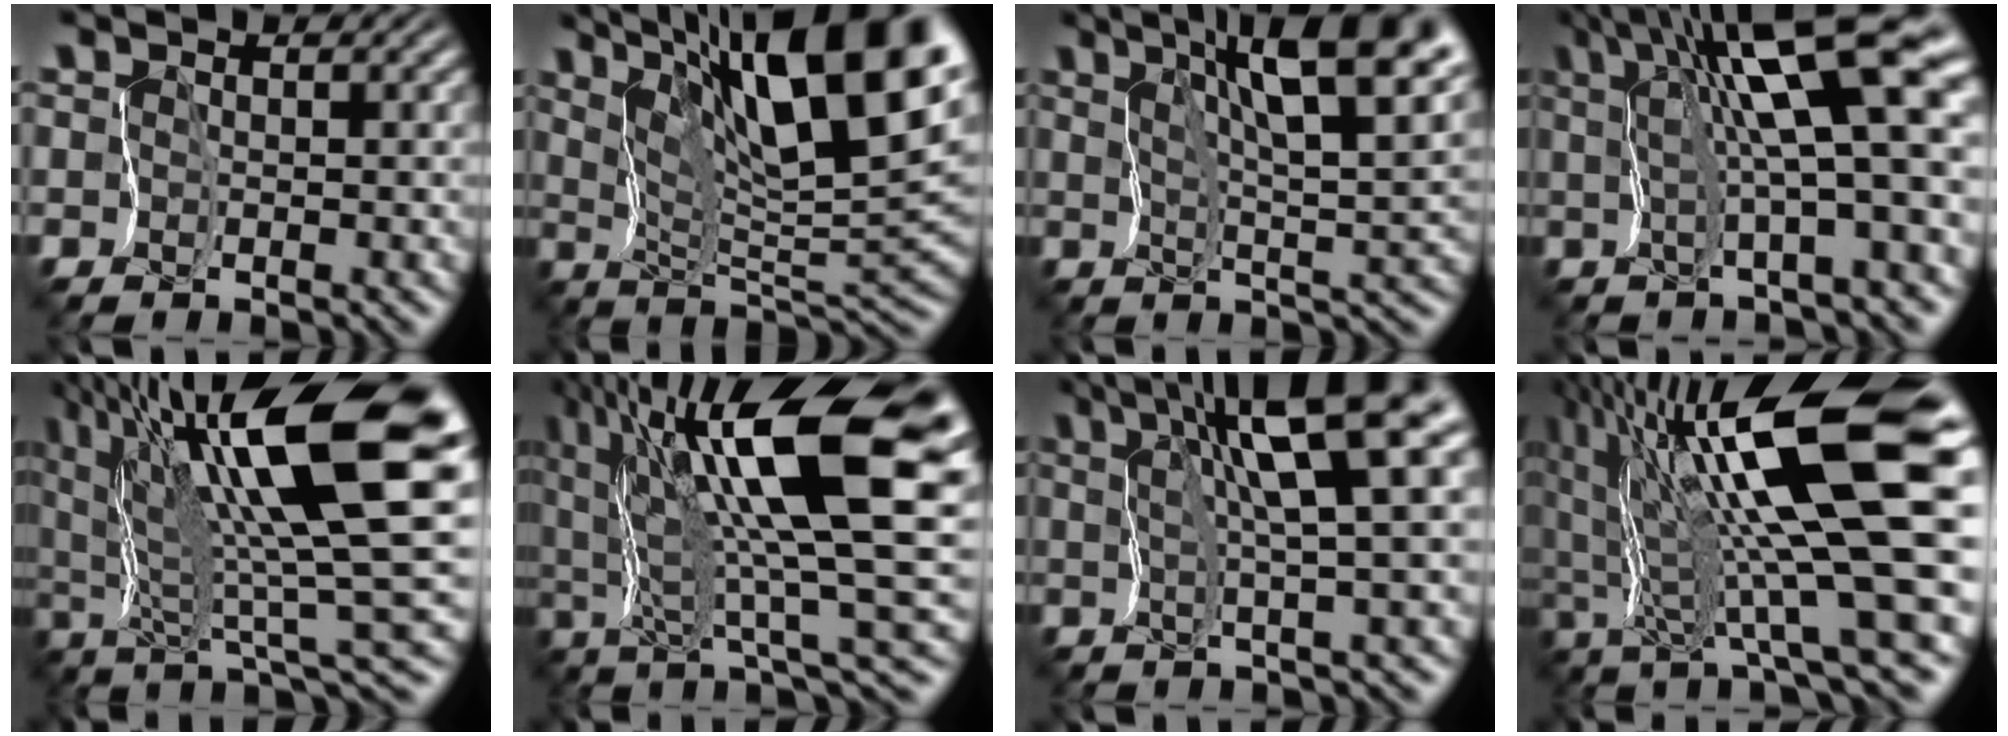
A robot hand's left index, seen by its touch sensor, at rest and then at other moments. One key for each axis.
{"total": 15.6, "fx": 9.0, "fy": 3.6, "fz": 12.3, "tx": -0.170, "ty": 0.015, "tz": 0.137}
{"total": 11.2, "fx": 5.8, "fy": 2.1, "fz": 9.4, "tx": -0.142, "ty": 0.016, "tz": 0.081}
{"total": 12.3, "fx": 4.2, "fy": 1.7, "fz": 11.4, "tx": -0.181, "ty": 0.014, "tz": 0.068}
{"total": 15.7, "fx": 6.7, "fy": 2.4, "fz": 14.0, "tx": -0.249, "ty": 0.014, "tz": 0.117}
{"total": 16.1, "fx": 6.3, "fy": 3.0, "fz": 14.6, "tx": -0.260, "ty": 0.009, "tz": 0.107}
{"total": 9.0, "fx": 3.8, "fy": 0.3, "fz": 8.1, "tx": -0.126, "ty": 0.021, "tz": 0.064}
{"total": 15.7, "fx": 4.2, "fy": 1.8, "fz": 15.0, "tx": -0.279, "ty": 0.004, "tz": 0.079}